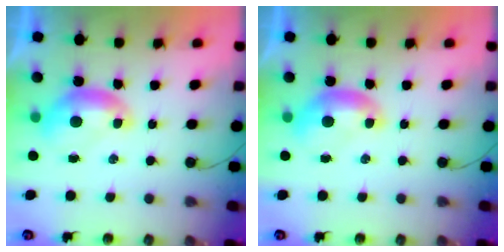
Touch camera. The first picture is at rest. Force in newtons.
{"total": 0.0}